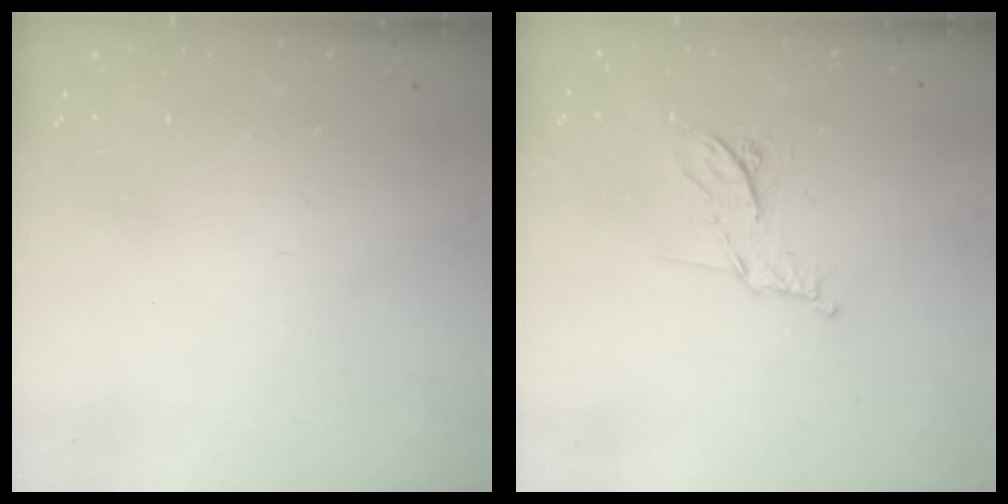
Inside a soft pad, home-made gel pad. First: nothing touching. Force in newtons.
{"total": 9.4, "press": 9.4, "slide": 0.7}